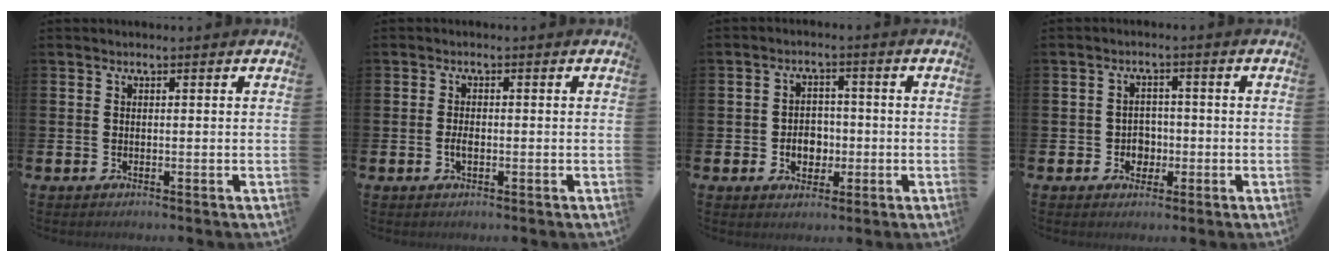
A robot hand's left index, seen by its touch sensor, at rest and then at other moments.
{"total": 1.5, "force": [-0.4, 0.8, 1.3], "torque": [-0.020, 0.000, -0.008]}
{"total": 3.8, "force": [-0.9, 3.2, 1.9], "torque": [-0.025, 0.000, -0.025]}
{"total": 2.8, "force": [-0.7, 2.6, 0.9], "torque": [-0.014, 0.000, -0.022]}